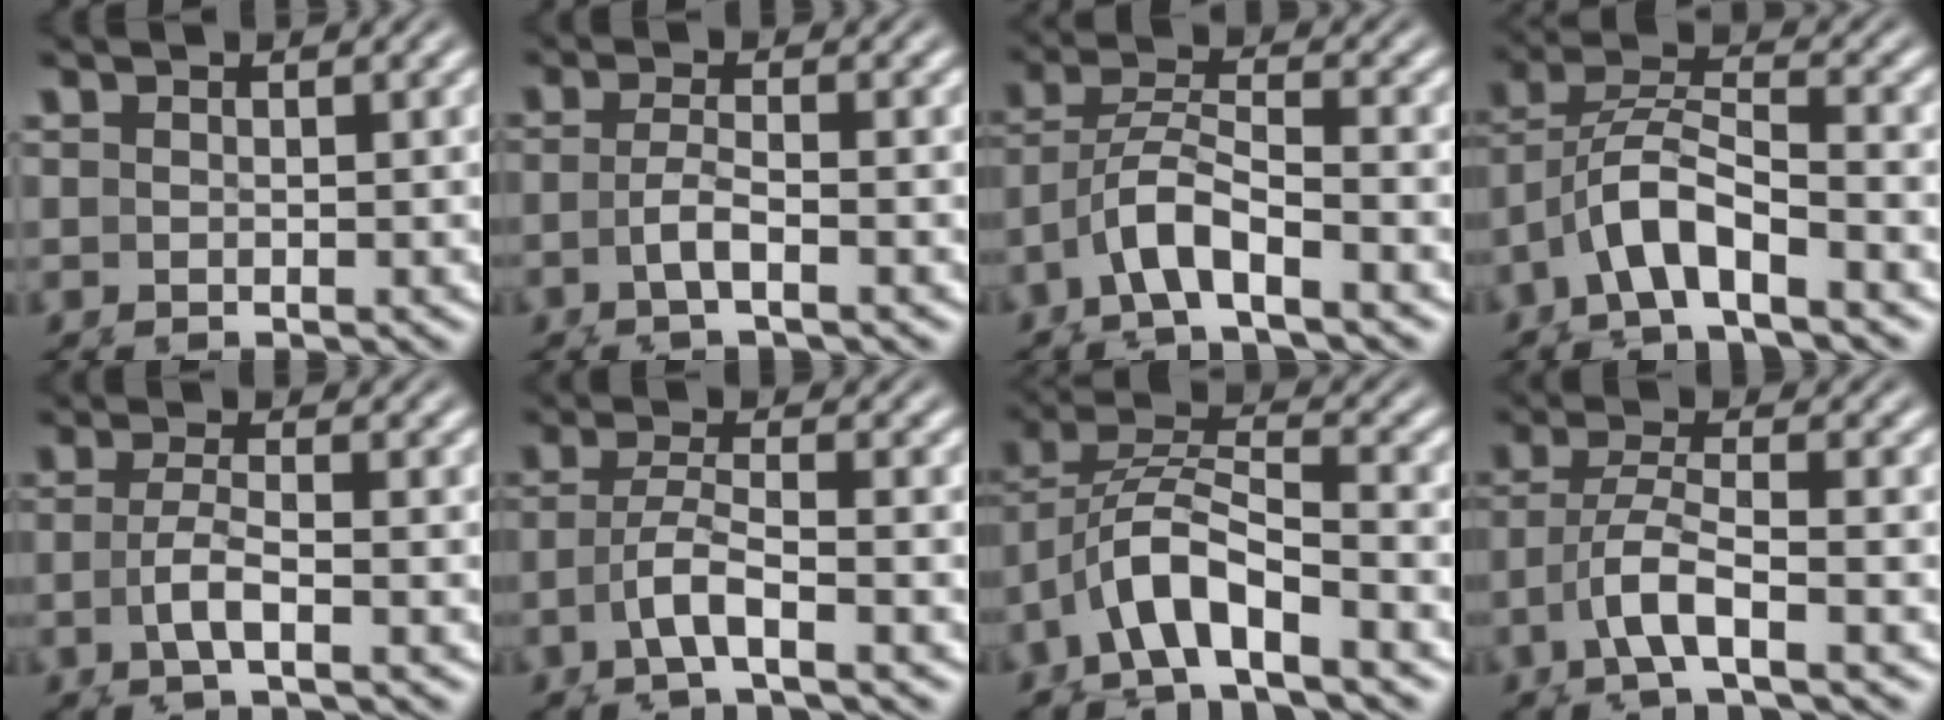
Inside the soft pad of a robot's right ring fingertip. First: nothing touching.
{"total": 2.4, "force": [-1.0, 0.1, 2.2], "torque": [-0.047, -0.012, -0.012]}
{"total": 4.7, "force": [-0.9, 3.1, 3.4], "torque": [-0.095, -0.013, -0.014]}
{"total": 6.3, "force": [-0.5, 4.8, 4.1], "torque": [-0.107, -0.007, -0.015]}
{"total": 2.9, "force": [-1.0, 0.6, 2.7], "torque": [-0.060, -0.014, -0.009]}
{"total": 3.3, "force": [-1.2, 1.2, 2.9], "torque": [-0.073, -0.017, -0.011]}
{"total": 7.4, "force": [-0.5, 5.7, 4.7], "torque": [-0.117, -0.005, -0.014]}
{"total": 3.6, "force": [-1.0, 1.3, 3.1], "torque": [-0.087, -0.019, -0.006]}